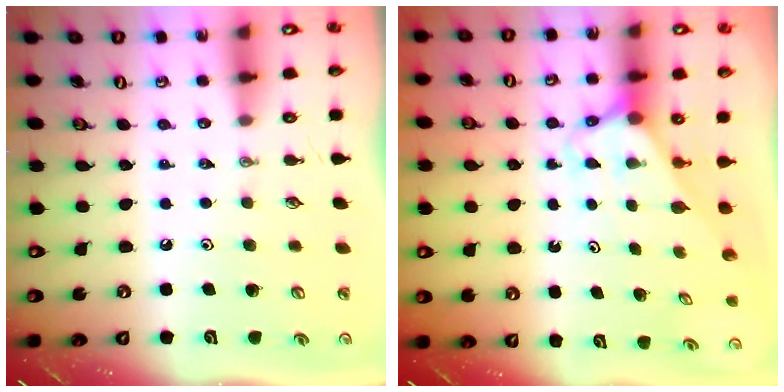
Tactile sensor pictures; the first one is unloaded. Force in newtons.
{"total": 2.6, "press": 2.6, "slide": 0.2}